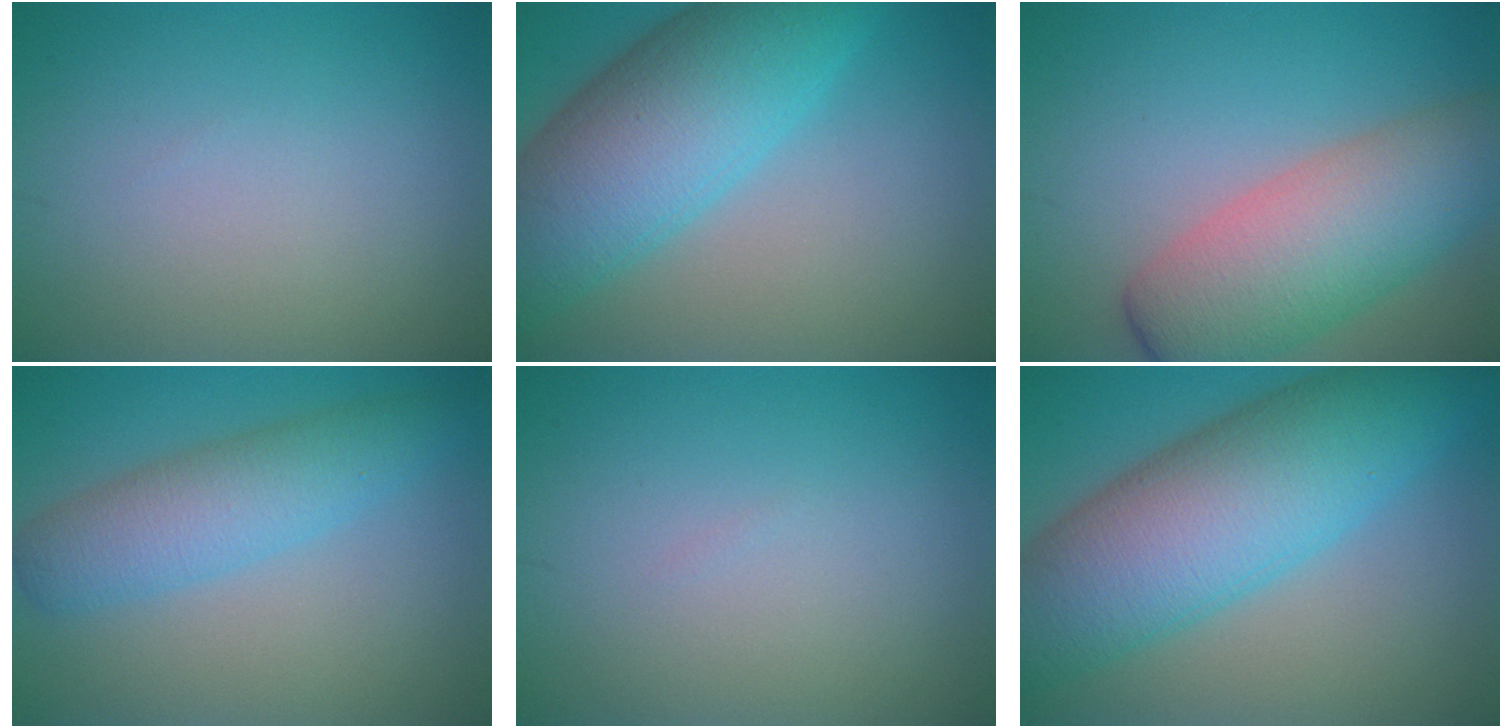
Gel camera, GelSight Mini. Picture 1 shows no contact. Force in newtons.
{"total": 10.8, "press": 10.8, "slide": 0.4}
{"total": 8.5, "press": 8.5, "slide": 0.3}
{"total": 5.0, "press": 5.0, "slide": 0.1}
{"total": 0.0}
{"total": 12.2, "press": 12.2, "slide": 0.1}